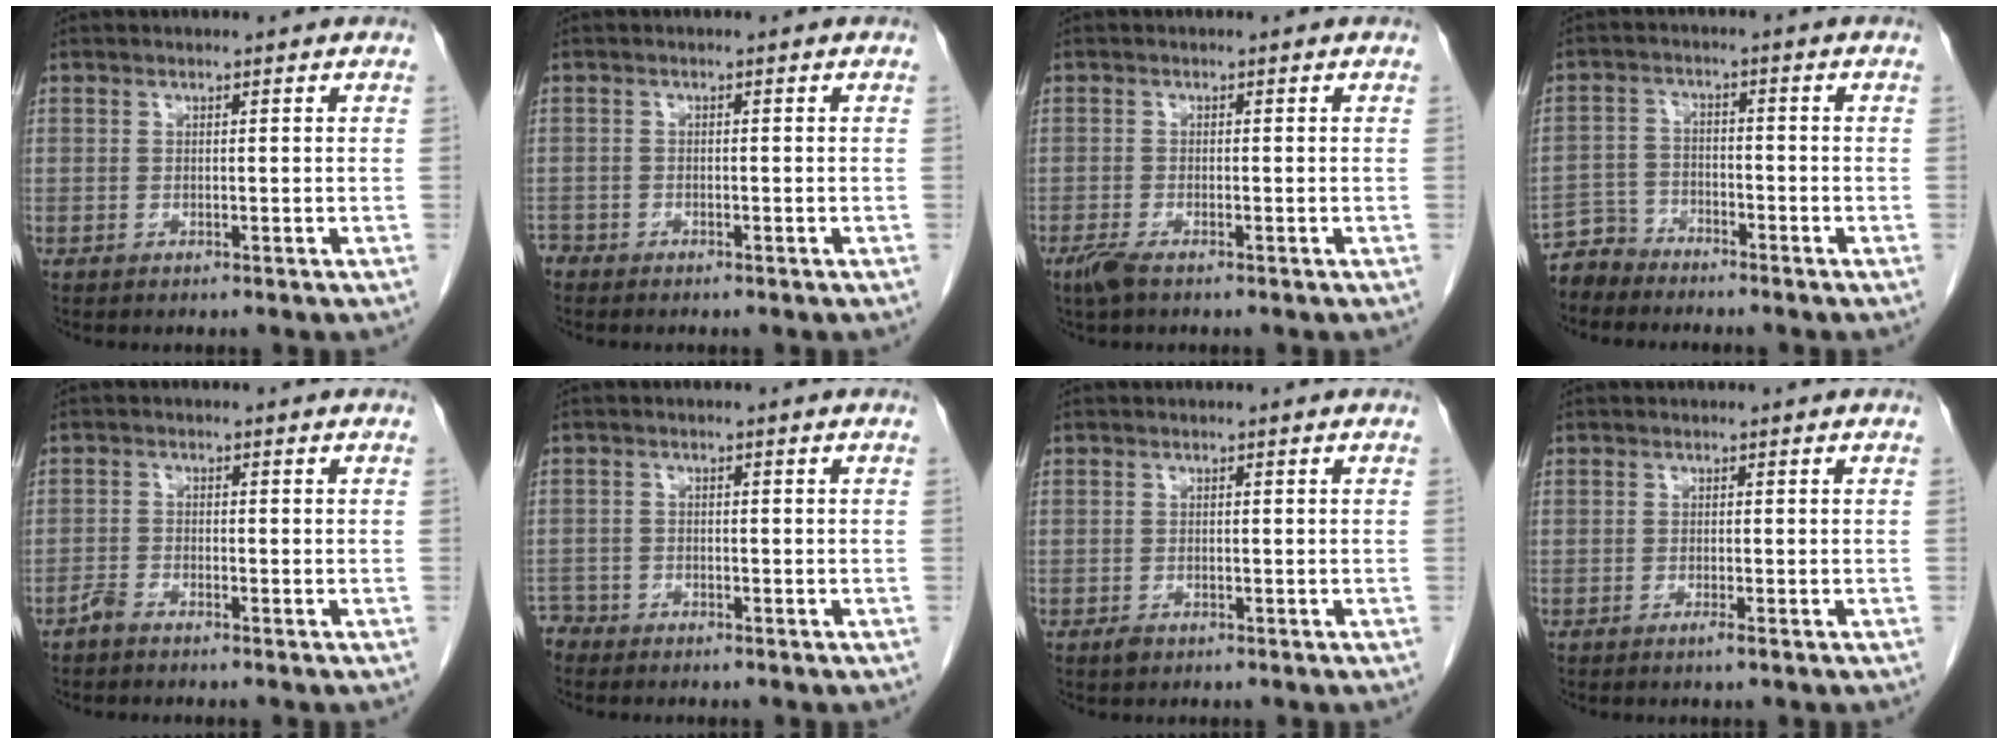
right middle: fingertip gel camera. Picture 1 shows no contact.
{"total": 1.7, "force": [-1.5, 0.8, 0.1], "torque": [-0.005, 0.000, -0.027]}
{"total": 2.4, "force": [-1.7, 0.4, 1.7], "torque": [-0.042, -0.007, -0.033]}
{"total": 4.1, "force": [-3.8, 1.4, -0.7], "torque": [0.013, -0.004, -0.078]}
{"total": 1.6, "force": [-1.5, 0.2, 0.6], "torque": [-0.015, -0.001, -0.031]}
{"total": 2.6, "force": [-2.4, 1.0, -0.3], "torque": [0.003, -0.001, -0.048]}
{"total": 0.9, "force": [-0.7, 0.4, 0.5], "torque": [-0.010, 0.000, -0.009]}
{"total": 0.9, "force": [-0.5, -0.2, 0.7], "torque": [-0.017, -0.002, -0.008]}